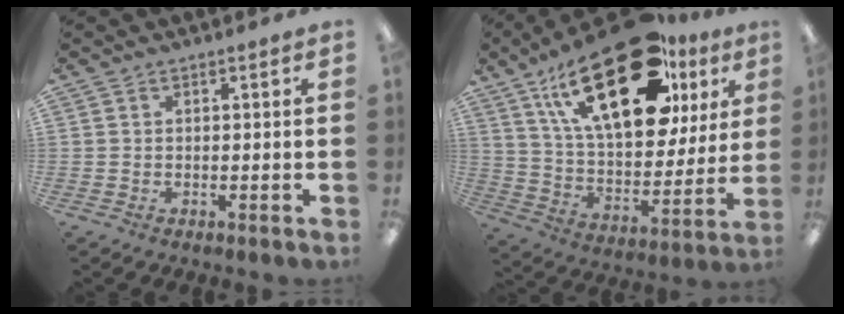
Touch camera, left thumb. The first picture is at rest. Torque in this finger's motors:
{"motor_torque": [1.86, 3.16, 1.39, -1.39, 0.61]}